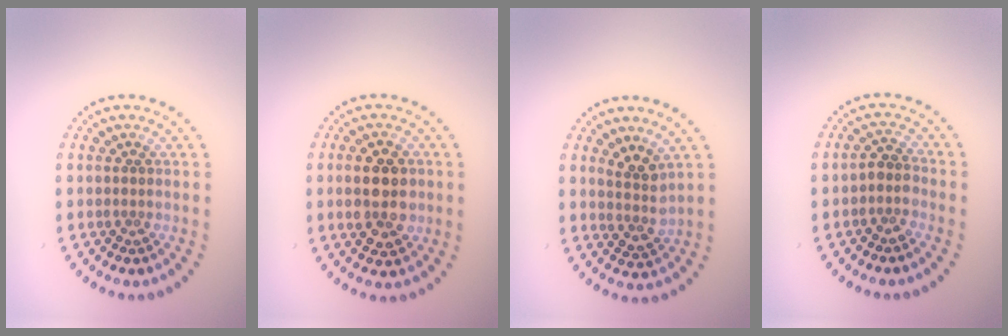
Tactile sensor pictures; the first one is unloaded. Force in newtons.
{"total": 5.0, "press": 5.0, "slide": 0.2}
{"total": 2.4, "press": 1.8, "slide": 1.6}
{"total": 1.8, "press": 1.6, "slide": 0.9}